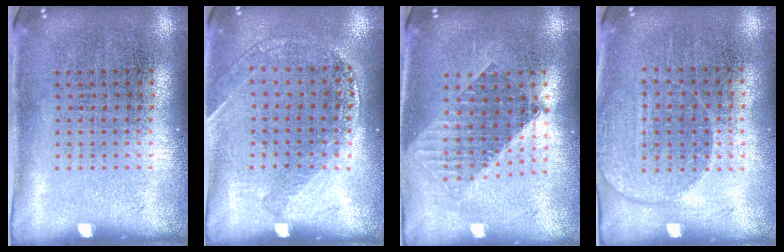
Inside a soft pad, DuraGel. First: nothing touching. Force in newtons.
{"total": 1.2, "press": 1.2, "slide": 0.2}
{"total": 1.6, "press": 1.3, "slide": 1.0}
{"total": 1.4, "press": 1.3, "slide": 0.5}